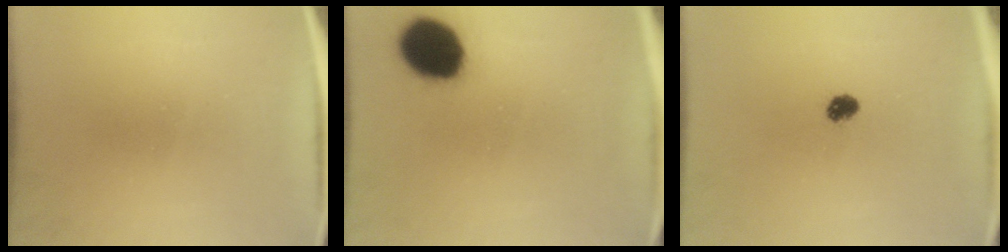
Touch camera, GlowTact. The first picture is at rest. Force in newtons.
{"total": 15.3}
{"total": 1.9}